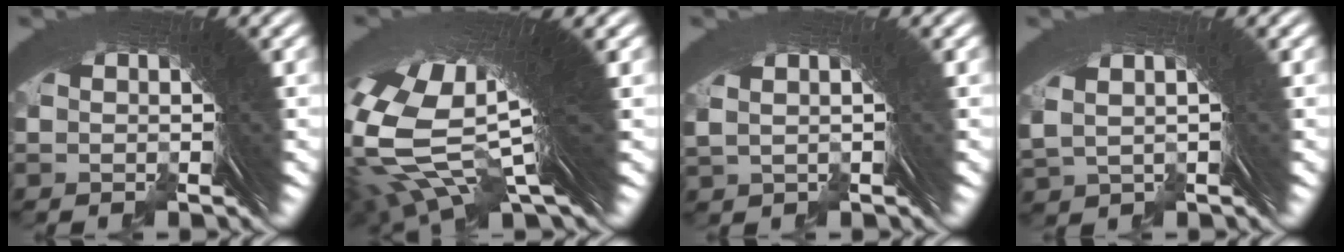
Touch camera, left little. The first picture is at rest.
{"total": 17.1, "force": [4.5, 9.1, 13.8], "torque": [-0.268, -0.012, 0.076]}
{"total": 0.5, "force": [0.1, 0.3, 0.4], "torque": [-0.007, 0.000, 0.010]}
{"total": 1.5, "force": [0.3, 1.2, 1.0], "torque": [-0.028, -0.006, 0.017]}